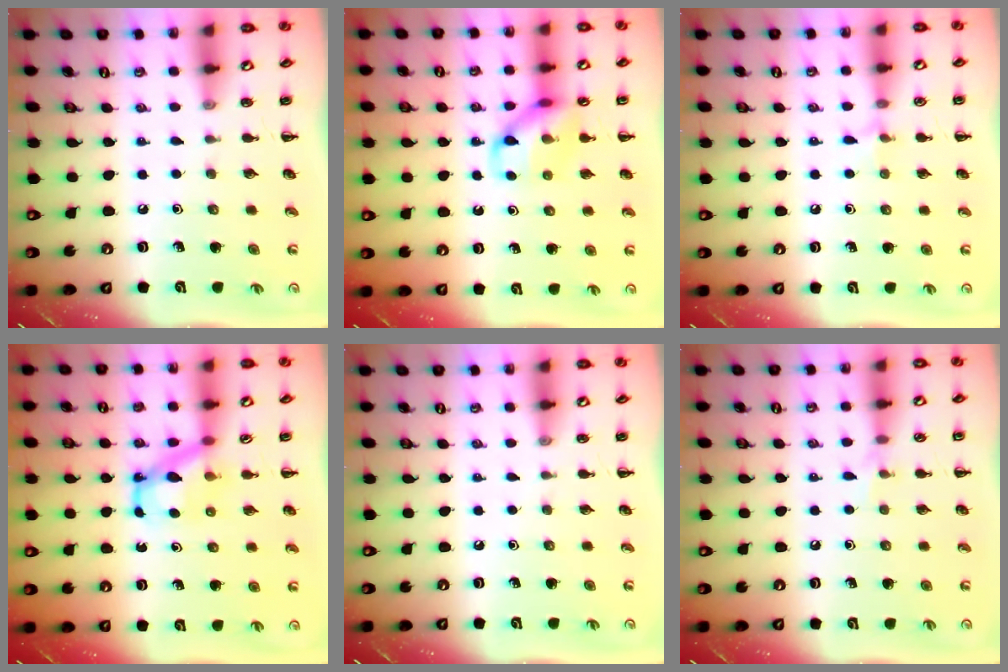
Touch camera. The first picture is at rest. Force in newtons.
{"total": 11.0, "press": 10.9, "slide": 1.3}
{"total": 5.1, "press": 4.8, "slide": 1.7}
{"total": 5.7, "press": 5.6, "slide": 0.7}
{"total": 0.0}
{"total": 4.8, "press": 4.6, "slide": 1.3}